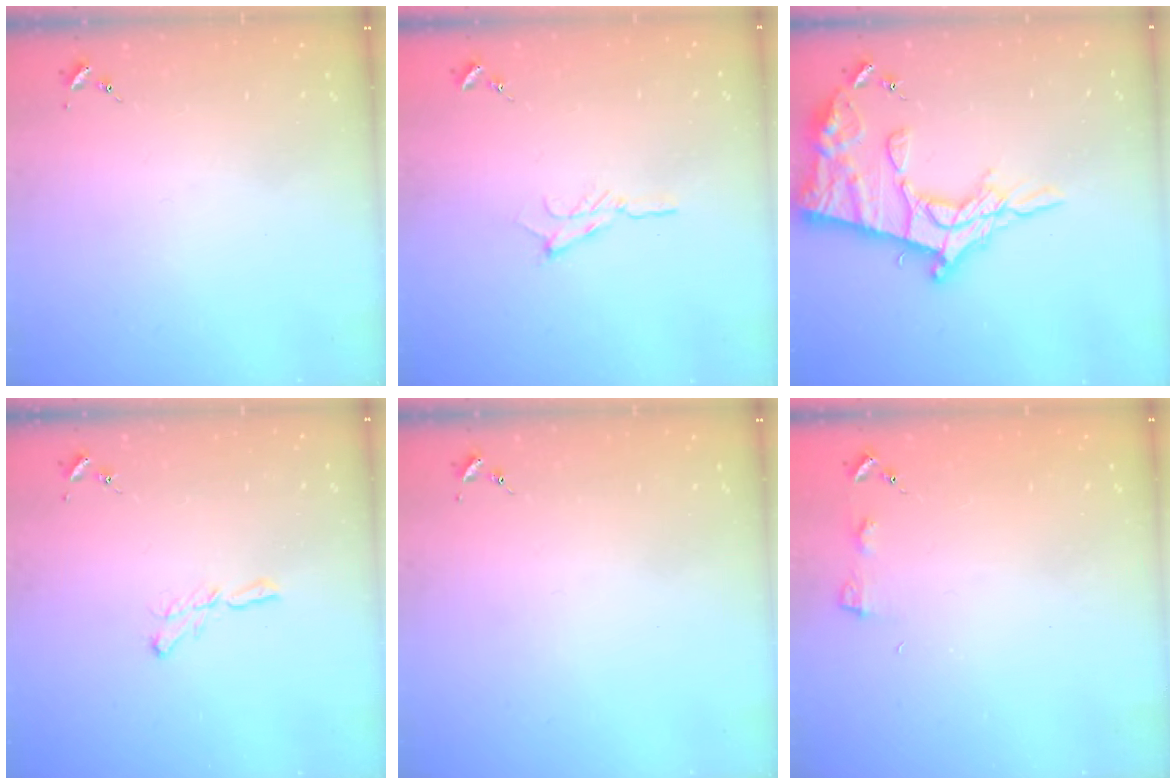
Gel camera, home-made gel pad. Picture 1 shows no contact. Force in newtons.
{"total": 4.8, "press": 4.8, "slide": 0.5}
{"total": 22.3, "press": 22.2, "slide": 2.0}
{"total": 5.4, "press": 5.4, "slide": 0.3}
{"total": 0.0}
{"total": 3.6, "press": 3.6, "slide": 0.4}